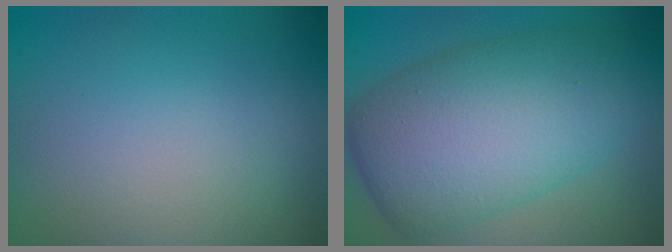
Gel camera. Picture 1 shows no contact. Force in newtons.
{"total": 10.8, "press": 10.8, "slide": 0.4}